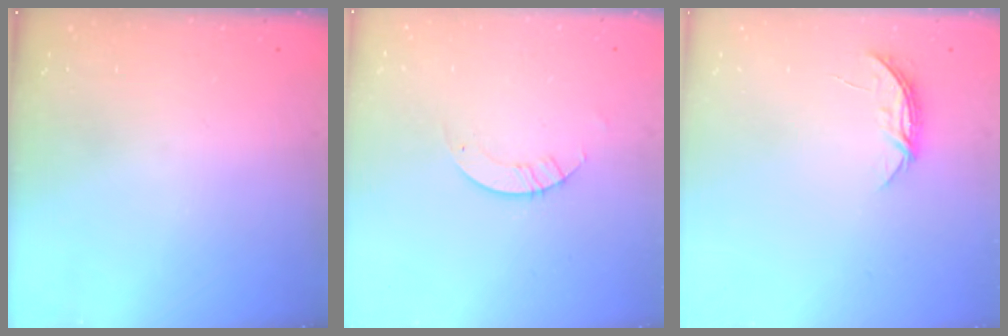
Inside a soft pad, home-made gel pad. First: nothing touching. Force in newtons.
{"total": 2.8, "press": 2.8, "slide": 0.2}
{"total": 4.0, "press": 4.0, "slide": 0.5}